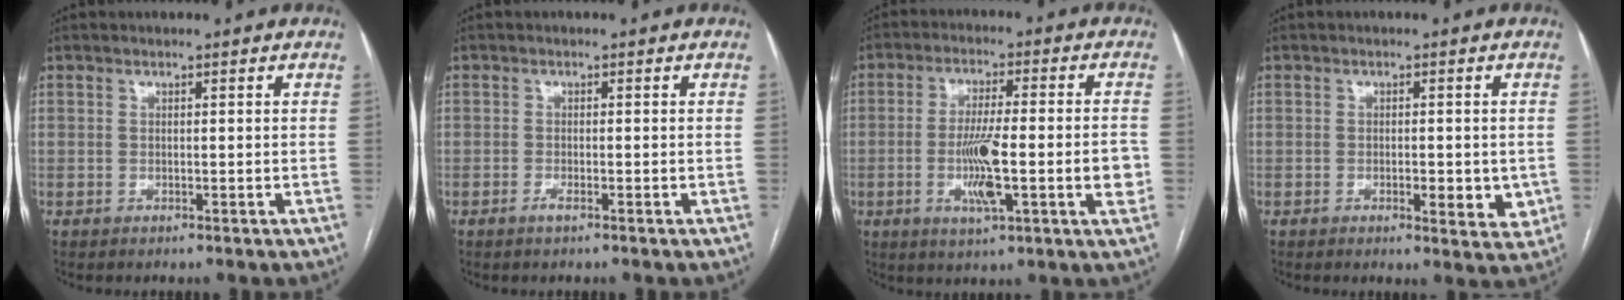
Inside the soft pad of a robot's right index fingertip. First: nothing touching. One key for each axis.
{"total": 1.1, "fx": -0.7, "fy": 0.0, "fz": 0.8, "tx": -0.016, "ty": -0.001, "tz": -0.015}
{"total": 11.8, "fx": -2.4, "fy": 1.5, "fz": 11.5, "tx": -0.195, "ty": 0.001, "tz": -0.038}
{"total": 4.7, "fx": -1.1, "fy": 1.8, "fz": 4.2, "tx": -0.053, "ty": -0.005, "tz": -0.013}